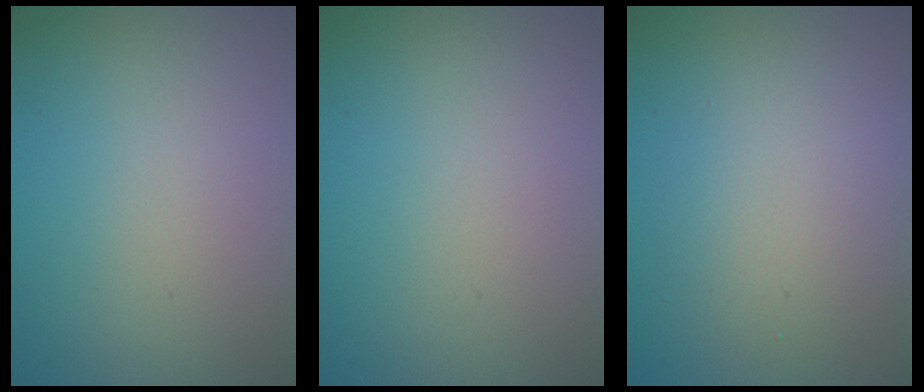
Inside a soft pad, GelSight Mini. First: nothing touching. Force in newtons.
{"total": 0.0}
{"total": 3.9, "press": 3.9, "slide": 0.1}